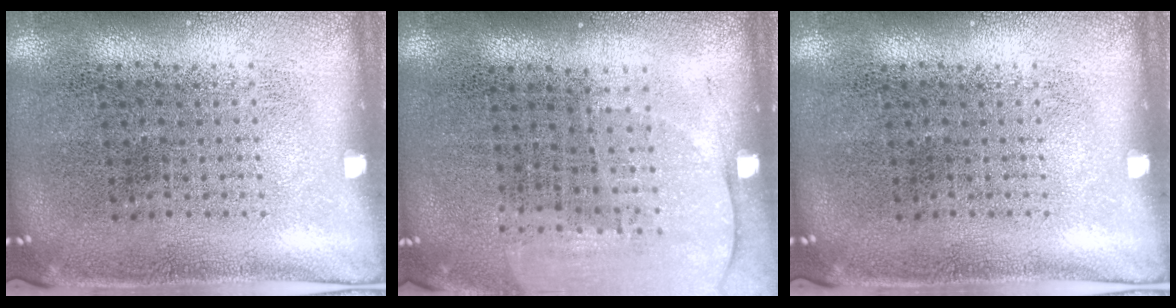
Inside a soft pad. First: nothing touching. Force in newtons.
{"total": 1.4, "press": 1.3, "slide": 0.5}
{"total": 0.0}